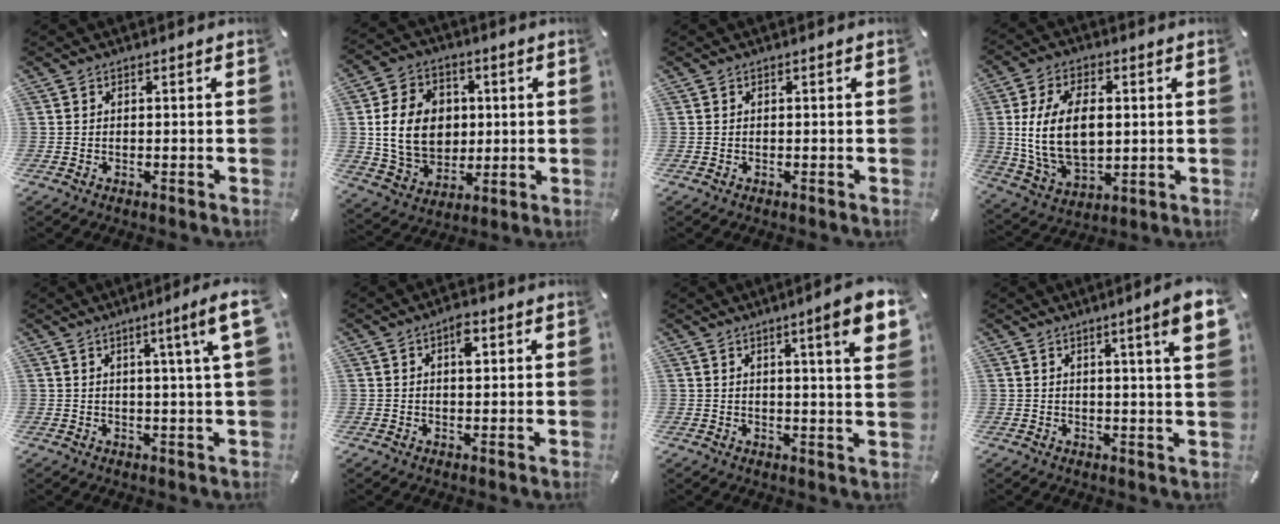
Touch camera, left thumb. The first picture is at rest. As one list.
[{"total": 14.4, "force": [1.3, 11.7, 8.3], "torque": [-0.173, 0.012, 0.024]}, {"total": 0.0}, {"total": 15.6, "force": [1.8, 10.0, 11.9], "torque": [-0.263, 0.002, 0.033]}, {"total": 8.0, "force": [3.4, -0.5, 7.2], "torque": [-0.117, -0.012, 0.051]}, {"total": 5.4, "force": [1.8, 2.9, 4.2], "torque": [-0.049, -0.007, 0.021]}, {"total": 9.5, "force": [4.4, 0.7, 8.4], "torque": [-0.123, -0.021, 0.063]}, {"total": 7.7, "force": [3.4, 0.0, 6.9], "torque": [-0.109, -0.012, 0.050]}]